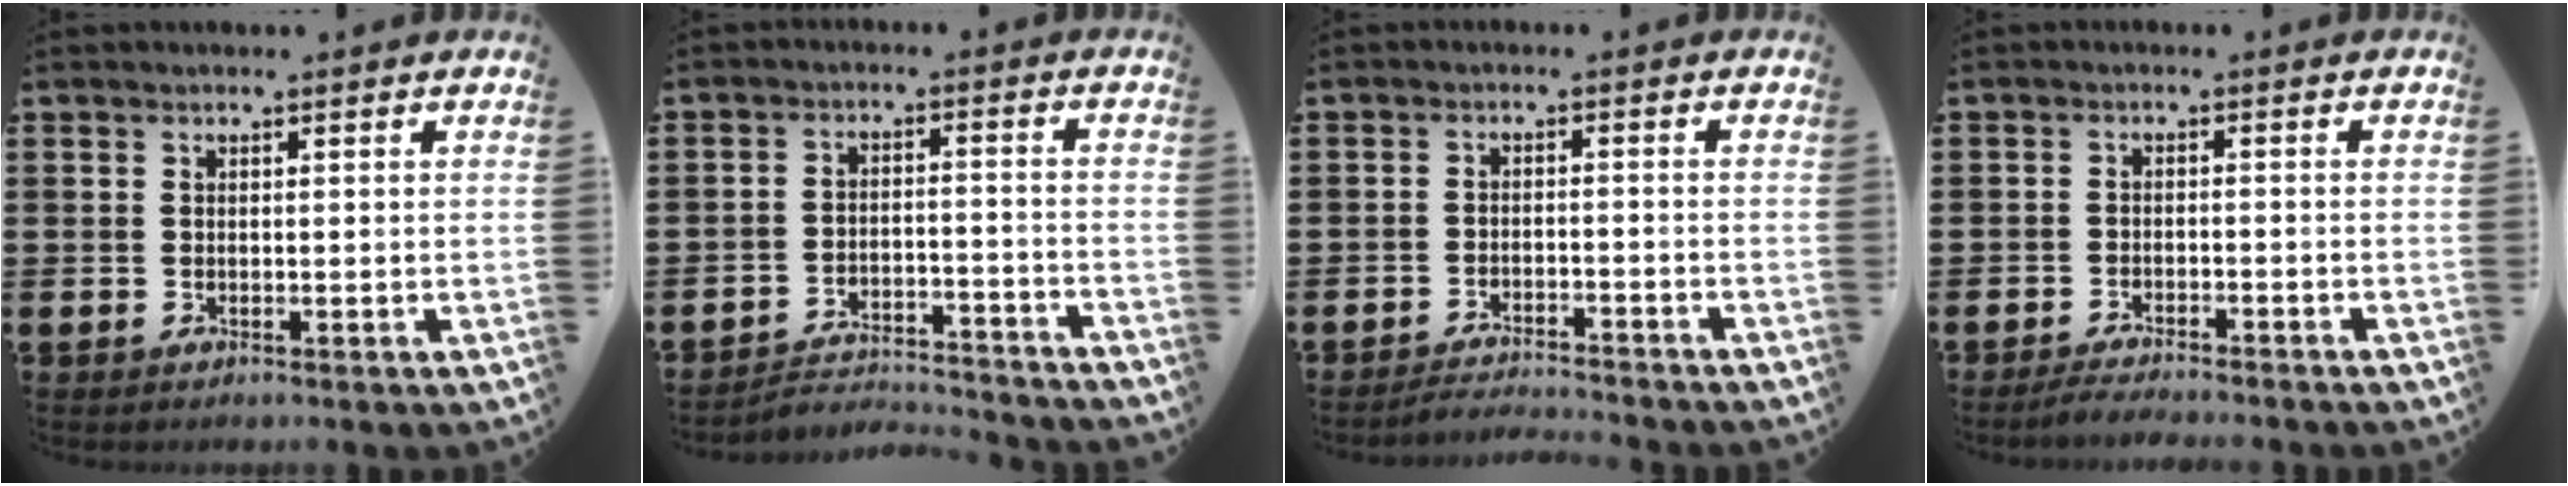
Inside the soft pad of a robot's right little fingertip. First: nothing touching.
{"total": 3.1, "force": [-3.1, 0.3, 0.2], "torque": [-0.009, 0.004, -0.070]}
{"total": 2.5, "force": [-2.5, -0.2, 0.1], "torque": [-0.005, 0.003, -0.053]}
{"total": 2.1, "force": [-2.1, -0.1, 0.5], "torque": [-0.009, 0.005, -0.041]}